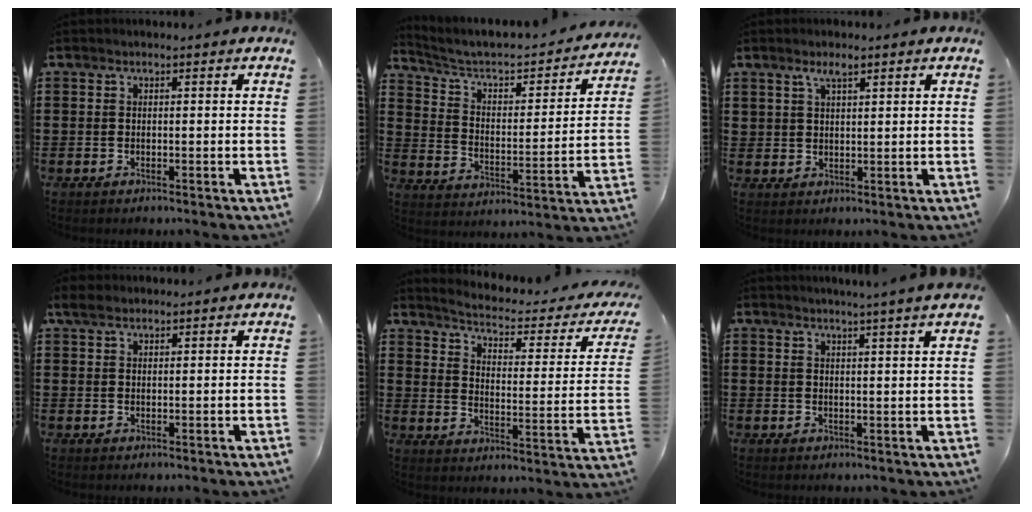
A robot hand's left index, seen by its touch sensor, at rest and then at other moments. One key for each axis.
{"total": 4.5, "fx": 3.5, "fy": 1.8, "fz": 2.2, "tx": -0.065, "ty": -0.028, "tz": 0.050}
{"total": 2.6, "fx": 1.9, "fy": 1.2, "fz": 1.3, "tx": -0.030, "ty": 0.005, "tz": 0.035}
{"total": 2.4, "fx": 1.7, "fy": 1.0, "fz": 1.4, "tx": -0.032, "ty": 0.005, "tz": 0.033}
{"total": 2.7, "fx": 2.1, "fy": 0.2, "fz": 1.6, "tx": -0.050, "ty": -0.026, "tz": 0.025}
{"total": 2.8, "fx": 2.5, "fy": -0.7, "fz": 1.1, "tx": -0.026, "ty": -0.007, "tz": 0.044}